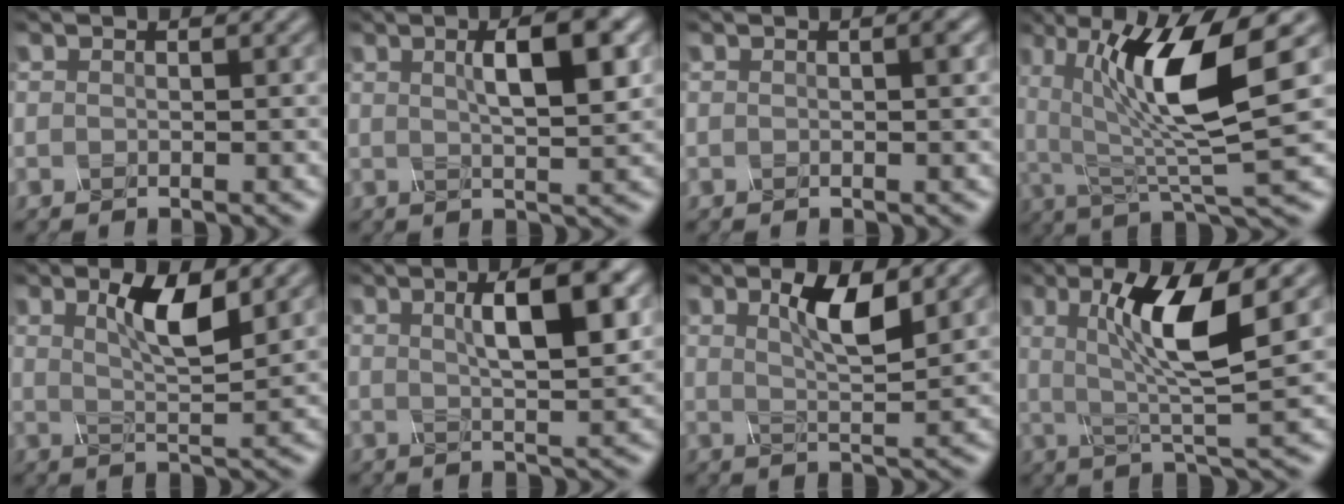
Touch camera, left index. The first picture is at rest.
{"total": 4.8, "force": [1.2, 0.7, 4.6], "torque": [-0.062, 0.013, 0.037]}
{"total": 1.6, "force": [0.3, 0.5, 1.4], "torque": [-0.004, 0.010, -0.004]}
{"total": 8.4, "force": [1.7, 1.4, 8.1], "torque": [-0.151, -0.005, 0.057]}
{"total": 3.3, "force": [1.5, 0.2, 2.9], "torque": [-0.069, -0.004, 0.052]}
{"total": 5.4, "force": [1.5, 0.8, 5.1], "torque": [-0.071, 0.014, 0.044]}
{"total": 3.0, "force": [1.4, 0.1, 2.6], "torque": [-0.063, -0.002, 0.050]}
{"total": 6.0, "force": [1.4, 0.6, 5.8], "torque": [-0.114, -0.001, 0.048]}